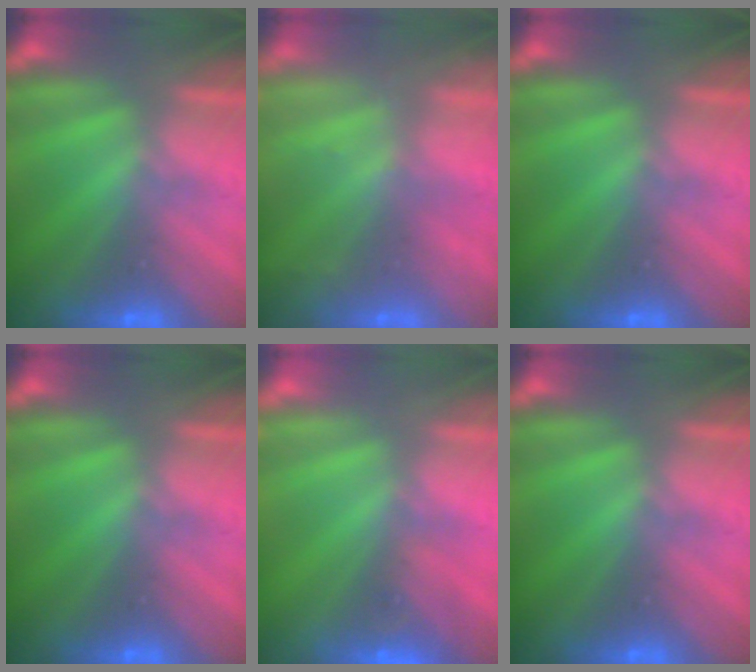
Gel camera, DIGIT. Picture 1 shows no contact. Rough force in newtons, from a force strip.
{"total": 2.3}
{"total": 0.0}
{"total": 0.0}
{"total": 2.6}
{"total": 0.0}